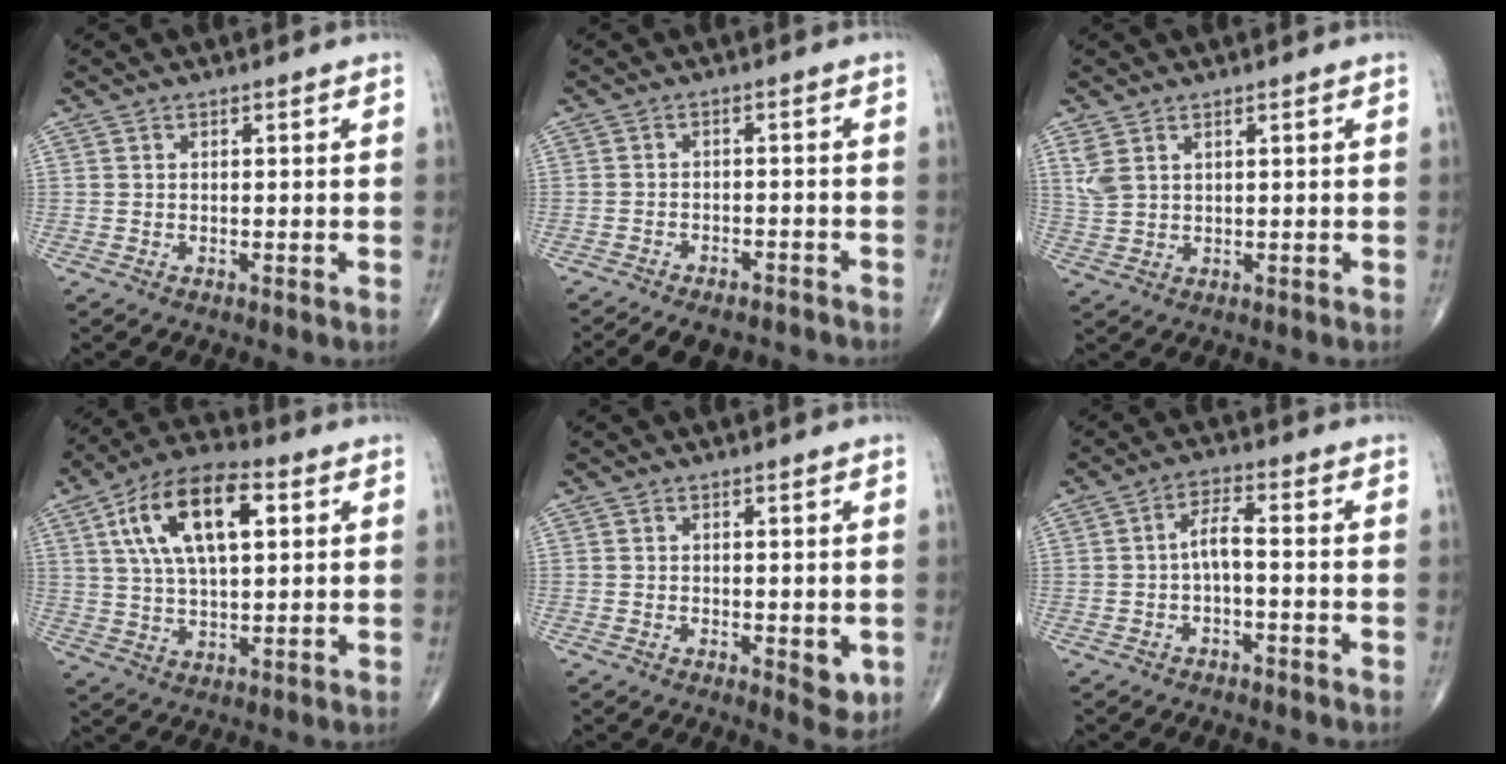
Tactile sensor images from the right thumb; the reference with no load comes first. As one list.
[{"total": 10.2, "force": [-8.7, 4.1, 3.3], "torque": [-0.047, 0.041, -0.113]}, {"total": 3.5, "force": [1.9, 1.9, 2.4], "torque": [-0.051, -0.001, 0.049]}, {"total": 16.3, "force": [5.1, 7.5, 13.5], "torque": [-0.239, 0.011, 0.087]}, {"total": 3.4, "force": [-0.5, 1.5, 3.0], "torque": [-0.024, -0.008, -0.004]}, {"total": 3.6, "force": [-1.0, 0.9, 3.4], "torque": [-0.061, 0.023, -0.020]}]